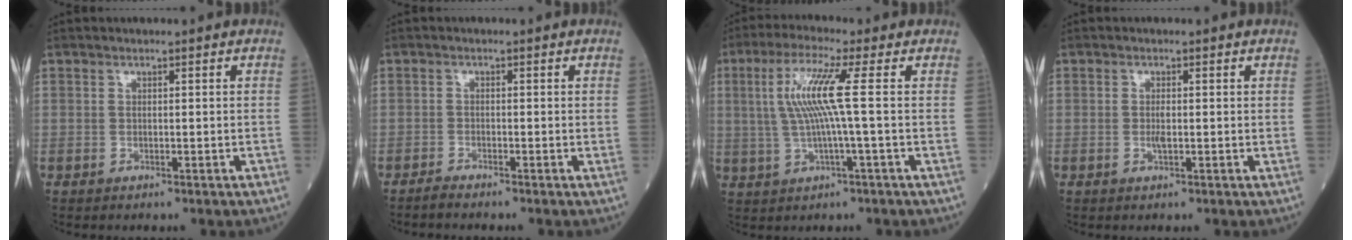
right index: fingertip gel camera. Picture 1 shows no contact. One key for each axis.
{"total": 1.4, "fx": -1.3, "fy": -0.3, "fz": 0.3, "tx": -0.010, "ty": -0.003, "tz": -0.029}
{"total": 8.0, "fx": 1.1, "fy": -0.8, "fz": 7.9, "tx": -0.169, "ty": 0.010, "tz": 0.024}
{"total": 1.5, "fx": -0.2, "fy": 0.3, "fz": 1.4, "tx": -0.032, "ty": -0.002, "tz": -0.002}